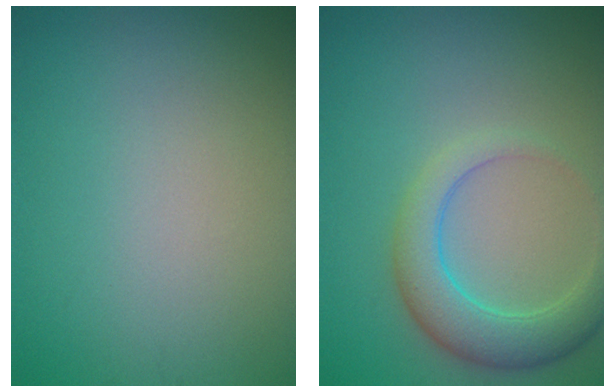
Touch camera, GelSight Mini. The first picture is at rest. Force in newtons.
{"total": 4.5, "press": 4.5, "slide": 0.1}